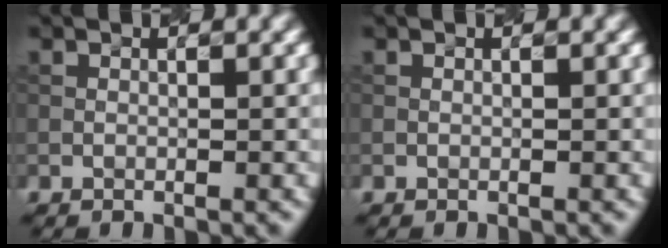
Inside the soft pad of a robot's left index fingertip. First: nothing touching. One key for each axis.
{"total": 0.0}